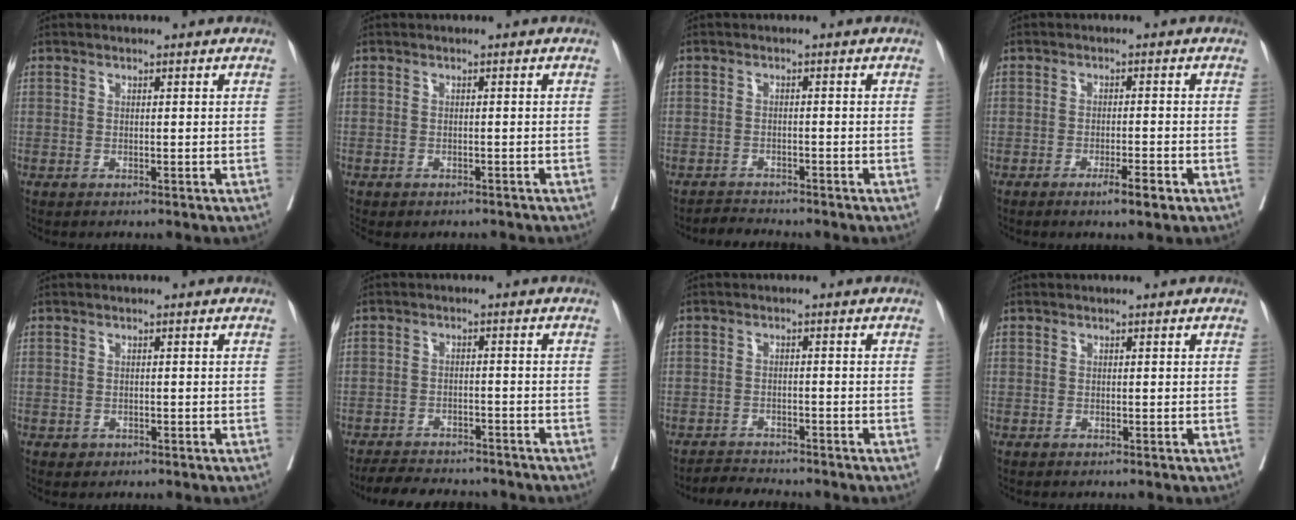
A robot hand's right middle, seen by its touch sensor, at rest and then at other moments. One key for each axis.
{"total": 3.5, "fx": -3.0, "fy": 1.4, "fz": 1.1, "tx": -0.012, "ty": -0.001, "tz": -0.036}
{"total": 2.2, "fx": -2.2, "fy": 0.2, "fz": -0.3, "tx": 0.001, "ty": -0.012, "tz": -0.036}
{"total": 3.4, "fx": -1.9, "fy": 0.0, "fz": 2.8, "tx": -0.045, "ty": -0.007, "tz": -0.029}
{"total": 0.8, "fx": -0.3, "fy": 0.7, "fz": 0.2, "tx": -0.007, "ty": 0.001, "tz": 0.000}
{"total": 9.9, "fx": -9.1, "fy": 2.7, "fz": 3.0, "tx": -0.052, "ty": -0.001, "tz": -0.124}
{"total": 3.5, "fx": -3.4, "fy": 0.5, "fz": 0.1, "tx": -0.007, "ty": -0.013, "tz": -0.058}
{"total": 0.0}